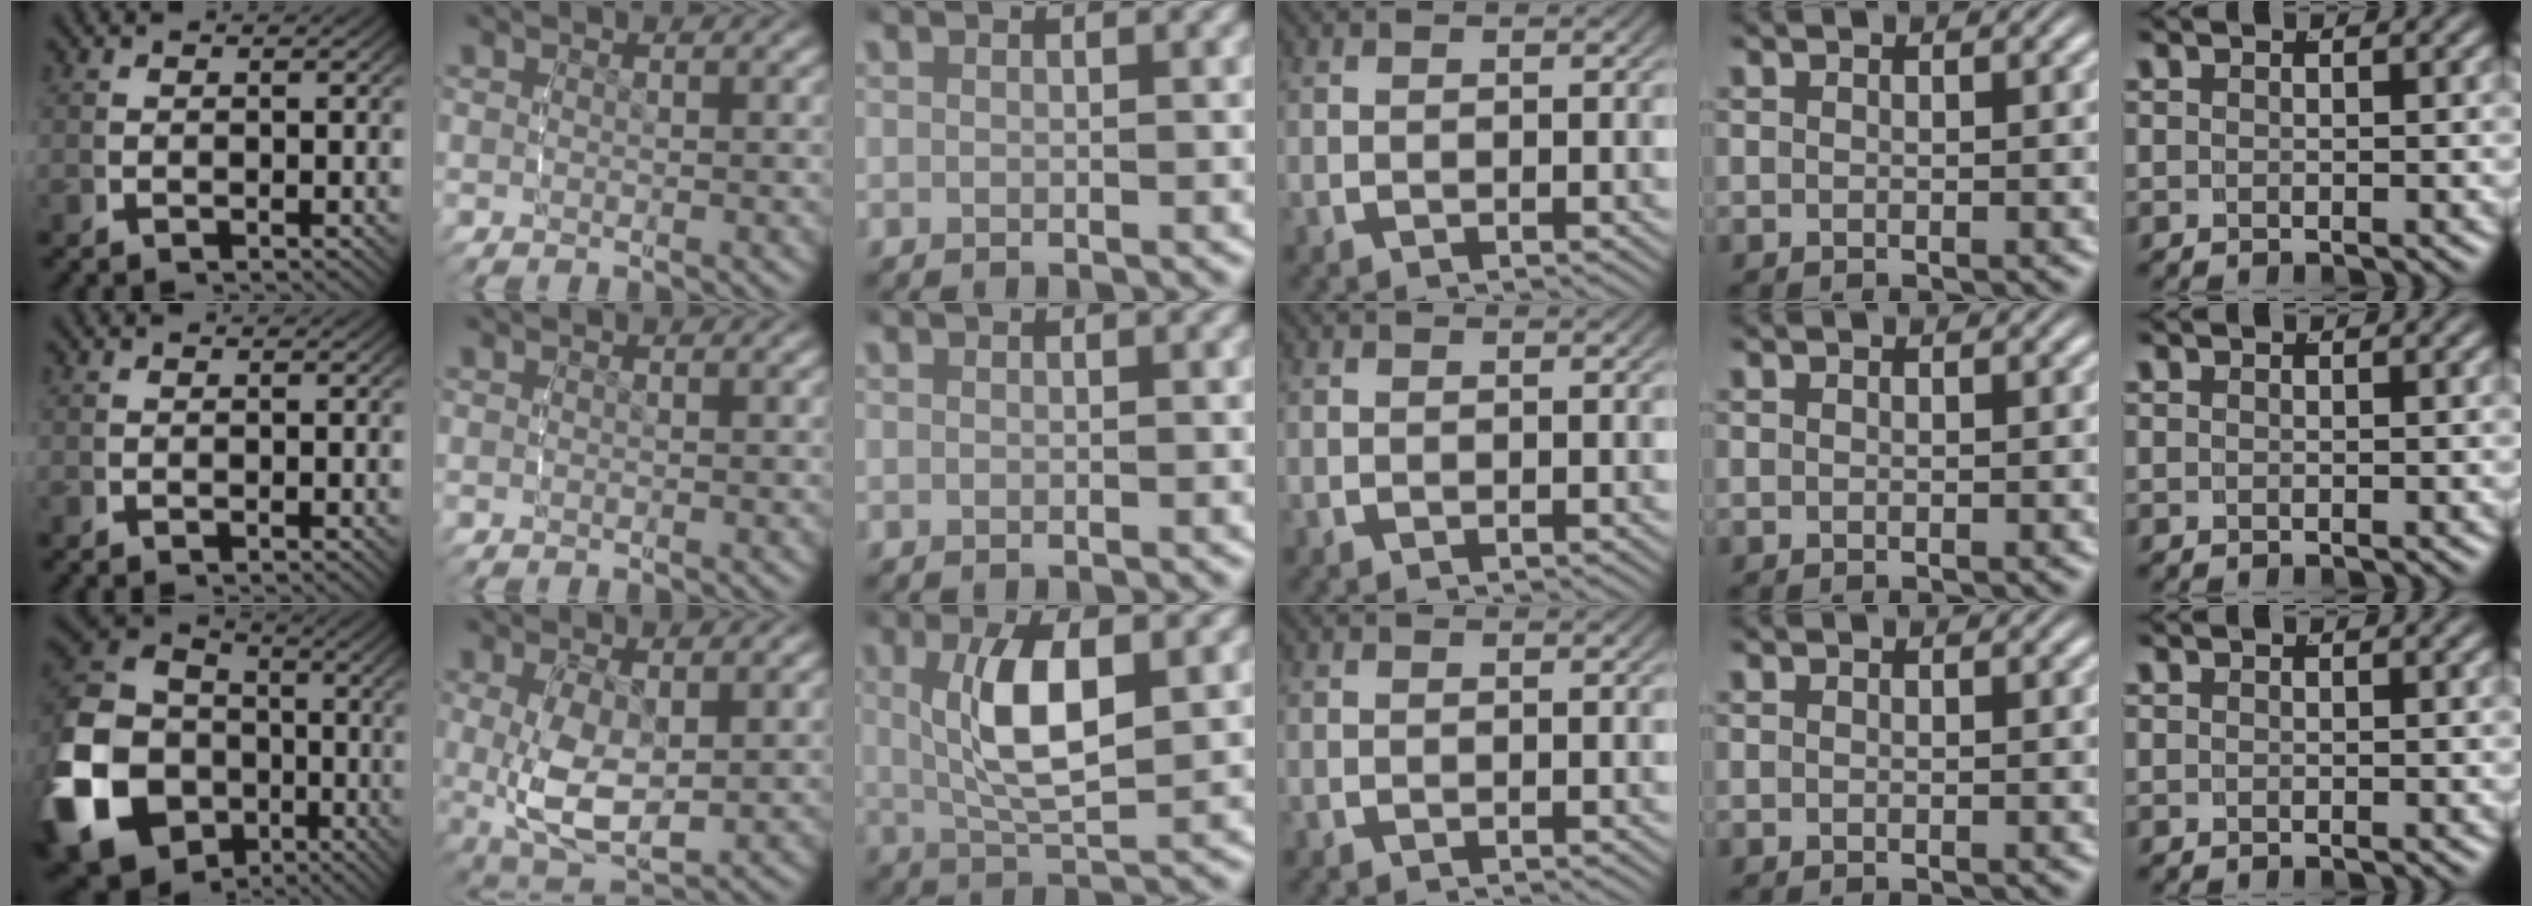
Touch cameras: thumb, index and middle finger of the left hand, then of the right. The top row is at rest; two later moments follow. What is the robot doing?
{"motion": "lift_and_place", "object": "bottle cap"}